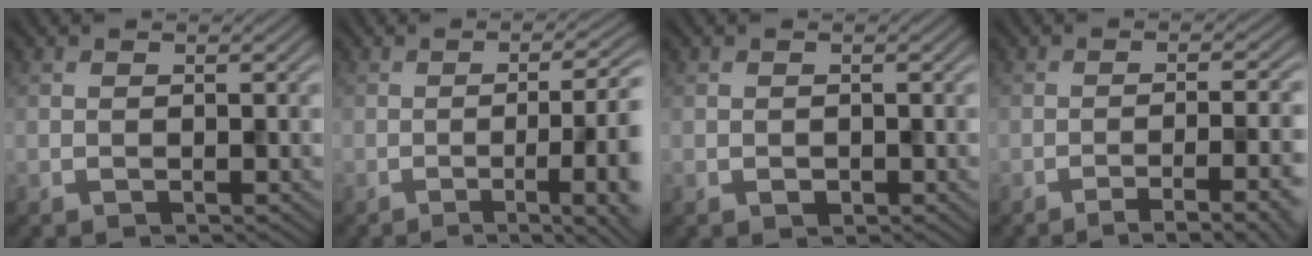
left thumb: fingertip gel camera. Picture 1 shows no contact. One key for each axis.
{"total": 9.2, "fx": -2.1, "fy": 2.5, "fz": 8.6, "tx": -0.102, "ty": 0.004, "tz": -0.033}
{"total": 0.7, "fx": -0.4, "fy": 0.6, "fz": 0.0, "tx": 0.000, "ty": -0.002, "tz": -0.003}
{"total": 8.6, "fx": -5.1, "fy": 1.7, "fz": 6.7, "tx": -0.085, "ty": 0.010, "tz": -0.069}